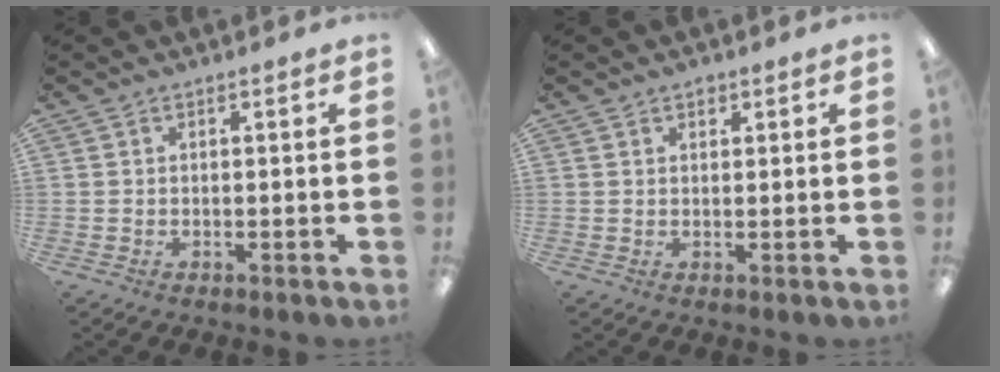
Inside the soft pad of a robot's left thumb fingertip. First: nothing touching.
{"total": 1.3, "force": [1.0, 0.9, 0.3], "torque": [0.001, -0.003, 0.017]}